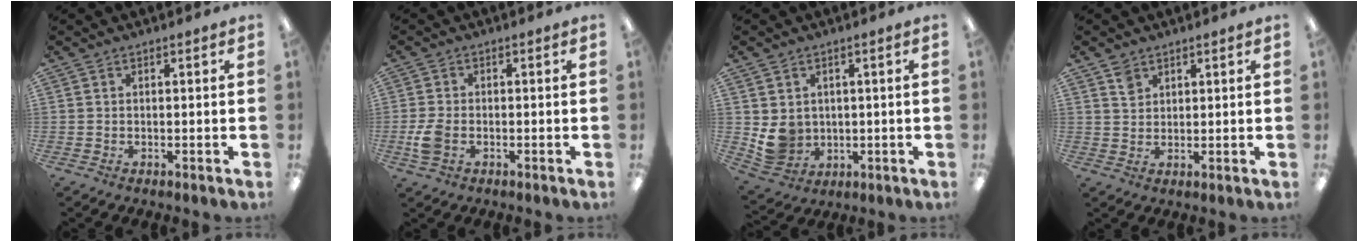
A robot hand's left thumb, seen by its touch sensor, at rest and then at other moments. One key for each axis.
{"total": 5.0, "fx": -1.4, "fy": 3.2, "fz": 3.6, "tx": -0.084, "ty": 0.001, "tz": -0.028}
{"total": 6.8, "fx": 1.3, "fy": 6.3, "fz": 2.0, "tx": -0.041, "ty": -0.004, "tz": 0.032}
{"total": 3.3, "fx": 2.3, "fy": 2.1, "fz": 0.9, "tx": -0.015, "ty": -0.003, "tz": 0.044}